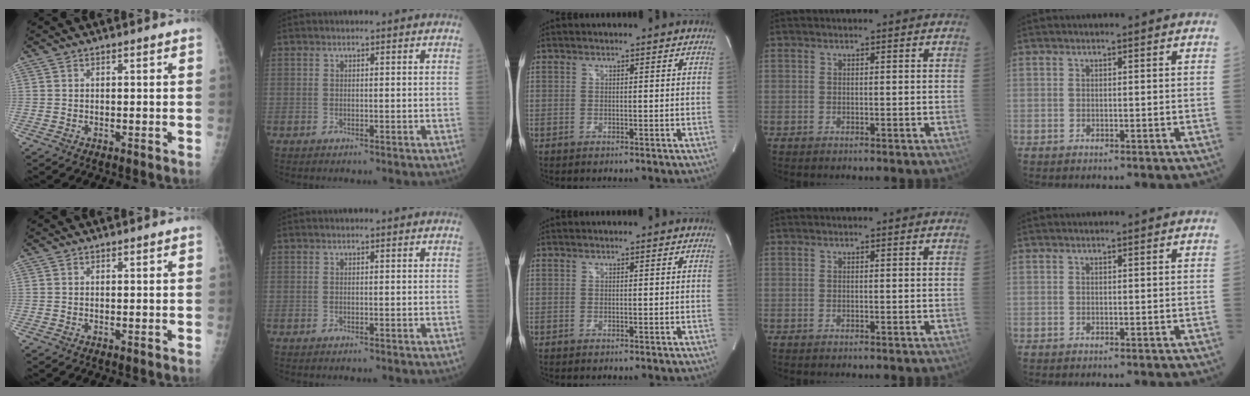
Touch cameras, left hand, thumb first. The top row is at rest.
{}